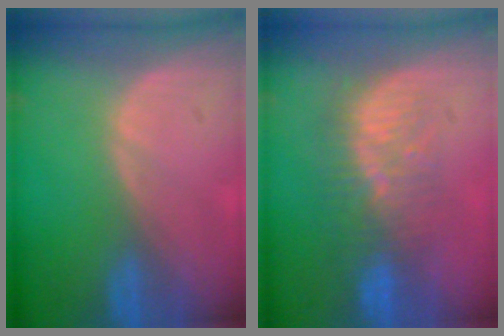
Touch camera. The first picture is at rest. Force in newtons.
{"total": 8.4, "press": 7.8, "slide": 3.0}